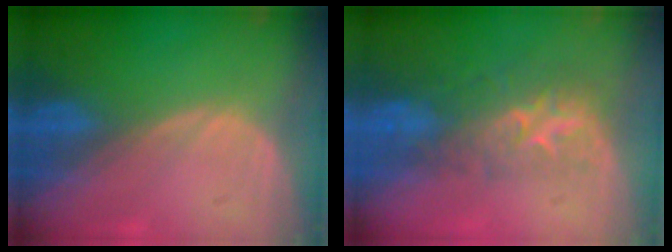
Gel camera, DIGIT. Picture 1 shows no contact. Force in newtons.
{"total": 8.2, "press": 7.4, "slide": 3.7}